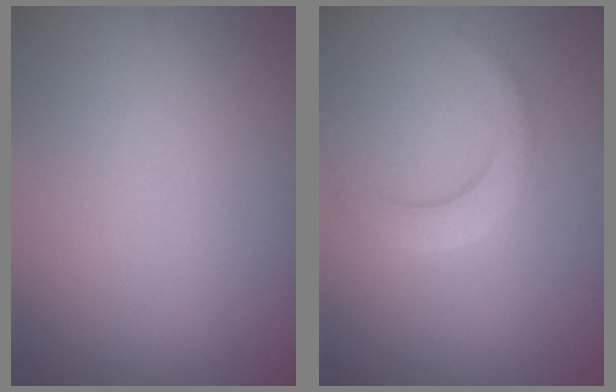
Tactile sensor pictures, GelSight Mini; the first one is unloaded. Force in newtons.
{"total": 2.4, "press": 2.4, "slide": 0.1}